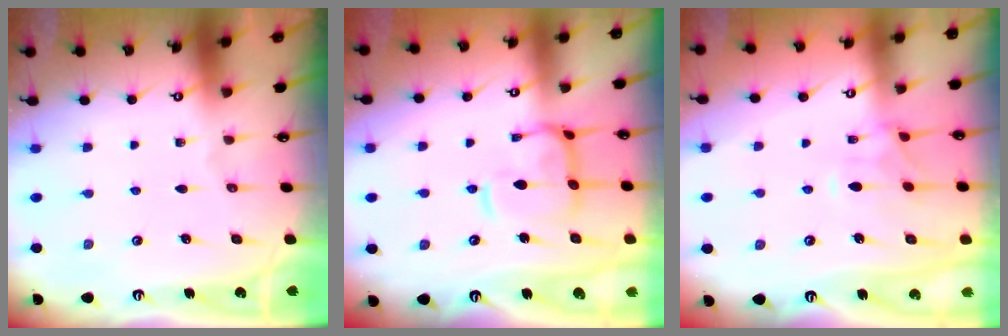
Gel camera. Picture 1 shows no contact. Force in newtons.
{"total": 7.6, "press": 7.5, "slide": 0.9}
{"total": 1.6, "press": 1.3, "slide": 1.0}